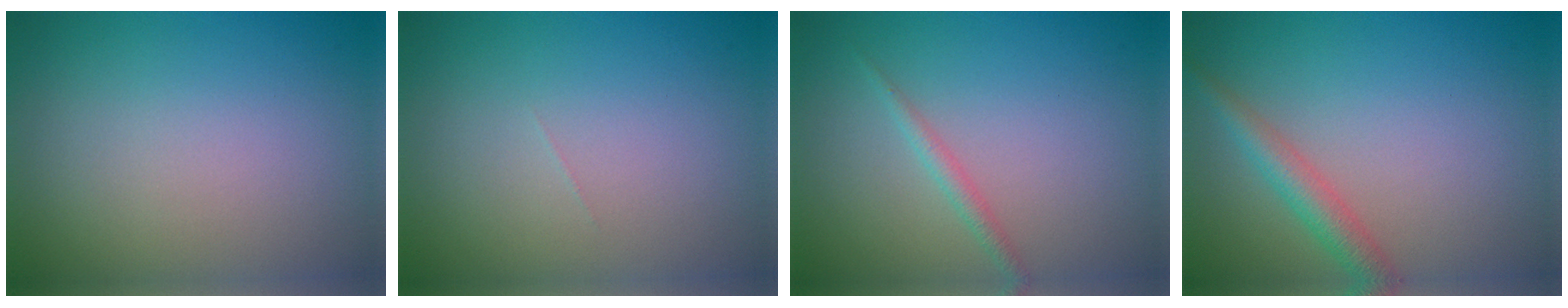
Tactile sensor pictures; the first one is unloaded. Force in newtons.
{"total": 0.0}
{"total": 1.3, "press": 1.3, "slide": 0.1}
{"total": 2.8, "press": 2.8, "slide": 0.1}